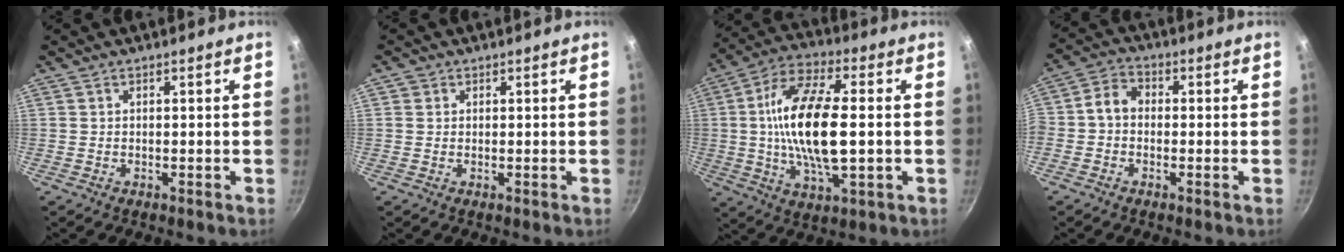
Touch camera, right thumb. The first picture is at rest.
{"total": 0.5, "force": [0.2, 0.5, 0.1], "torque": [-0.001, 0.002, 0.000]}
{"total": 18.4, "force": [0.0, 7.5, 16.8], "torque": [-0.317, 0.013, -0.009]}
{"total": 4.8, "force": [-0.6, 3.7, 3.0], "torque": [-0.050, 0.021, -0.030]}